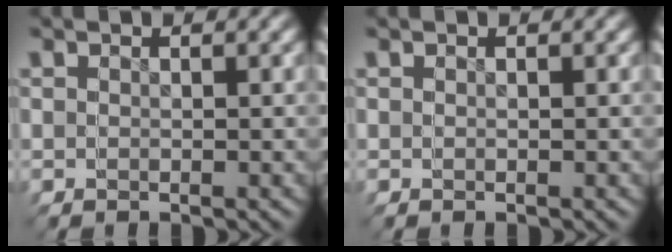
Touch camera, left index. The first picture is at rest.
{"total": 0.0}